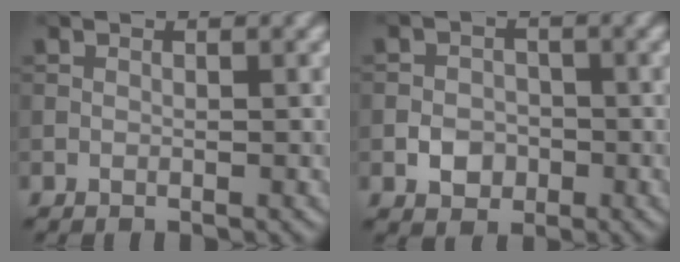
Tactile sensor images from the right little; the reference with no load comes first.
{"total": 2.5, "force": [-0.9, 2.1, 1.1], "torque": [-0.013, -0.001, -0.020]}